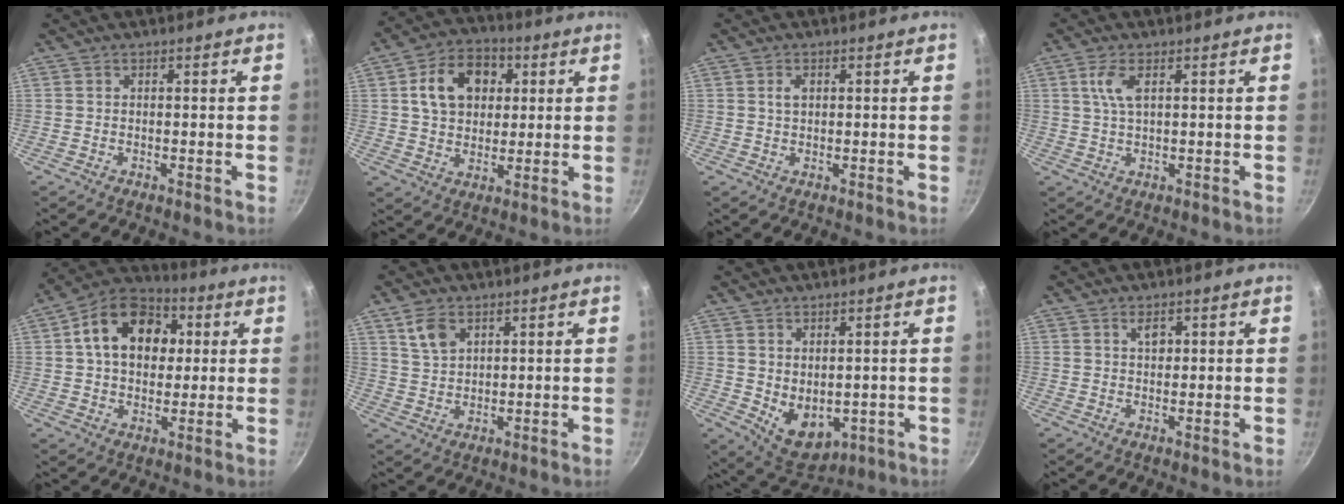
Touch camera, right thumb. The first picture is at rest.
{"total": 12.8, "force": [3.4, 9.6, 7.7], "torque": [-0.100, 0.011, 0.048]}
{"total": 1.8, "force": [0.6, 1.2, 1.3], "torque": [-0.018, 0.001, 0.010]}
{"total": 4.3, "force": [1.4, 1.7, 3.7], "torque": [-0.081, 0.002, 0.031]}
{"total": 16.6, "force": [3.6, 12.0, 10.9], "torque": [-0.146, 0.019, 0.044]}
{"total": 5.7, "force": [3.1, 3.6, 3.3], "torque": [-0.049, -0.010, 0.066]}
{"total": 7.9, "force": [0.3, 5.5, 5.7], "torque": [-0.064, -0.020, 0.029]}
{"total": 2.1, "force": [1.0, 1.2, 1.5], "torque": [-0.015, -0.007, 0.015]}